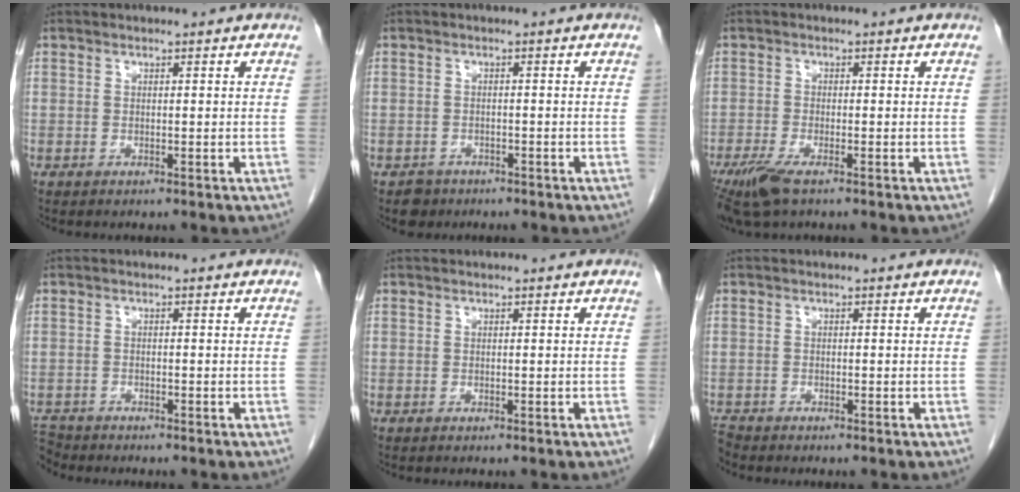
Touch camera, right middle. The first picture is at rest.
{"total": 1.7, "force": [-1.2, 1.3, 0.1], "torque": [-0.006, 0.006, -0.017]}
{"total": 5.4, "force": [-3.6, 1.0, 3.9], "torque": [-0.081, -0.017, -0.065]}
{"total": 2.9, "force": [-2.8, 0.5, -0.2], "torque": [0.004, -0.011, -0.052]}
{"total": 0.0}
{"total": 1.2, "force": [-1.2, 0.0, 0.0], "torque": [-0.003, -0.007, -0.024]}